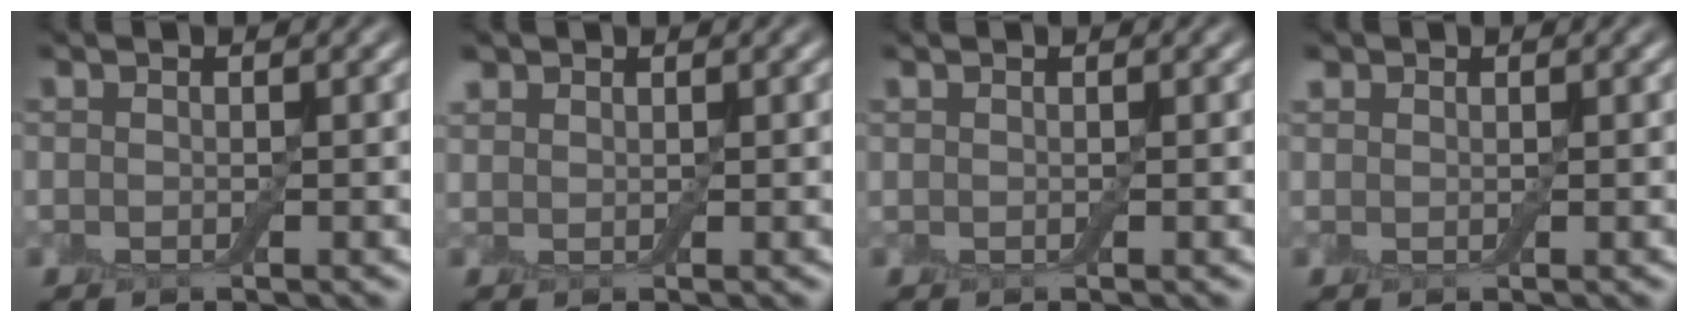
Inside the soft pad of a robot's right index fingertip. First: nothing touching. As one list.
[{"total": 1.0, "force": [0.8, 0.6, 0.1], "torque": [-0.002, 0.005, 0.018]}, {"total": 0.0}, {"total": 0.6, "force": [0.6, 0.3, 0.0], "torque": [0.001, 0.004, 0.011]}]